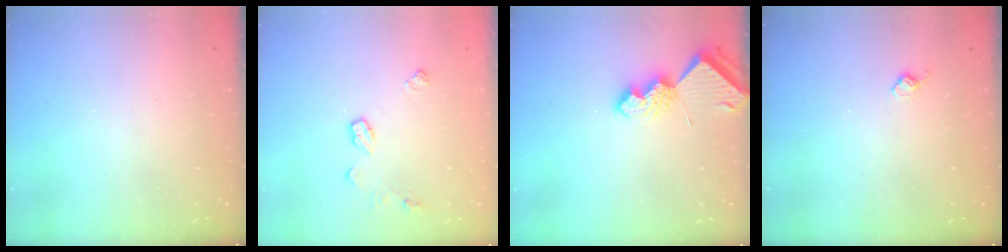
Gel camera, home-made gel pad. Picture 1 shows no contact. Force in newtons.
{"total": 7.0, "press": 7.0, "slide": 0.4}
{"total": 7.3, "press": 7.2, "slide": 0.9}
{"total": 5.0, "press": 5.0, "slide": 0.8}